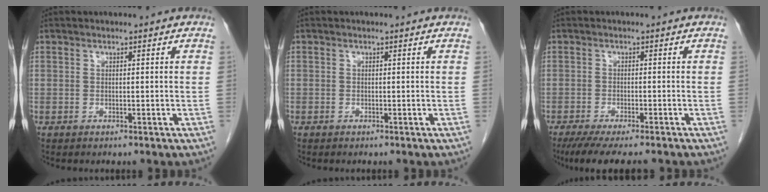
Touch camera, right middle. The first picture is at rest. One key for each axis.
{"total": 0.0}
{"total": 10.2, "fx": -8.6, "fy": 1.2, "fz": 5.3, "tx": -0.072, "ty": -0.020, "tz": -0.126}